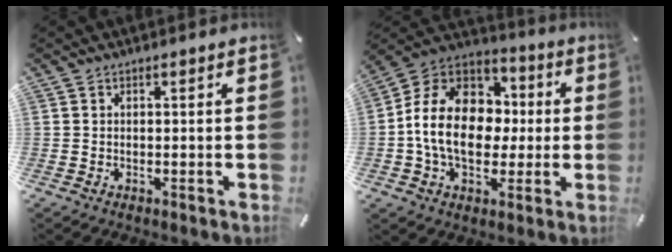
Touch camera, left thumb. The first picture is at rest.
{"total": 17.4, "force": [-1.2, 13.5, 10.8], "torque": [-0.218, 0.012, -0.021]}